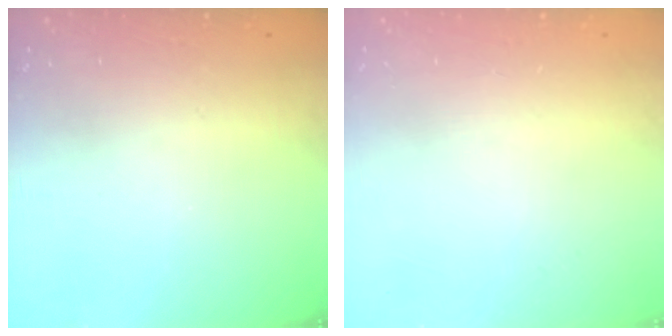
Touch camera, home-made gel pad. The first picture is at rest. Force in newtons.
{"total": 0.0}